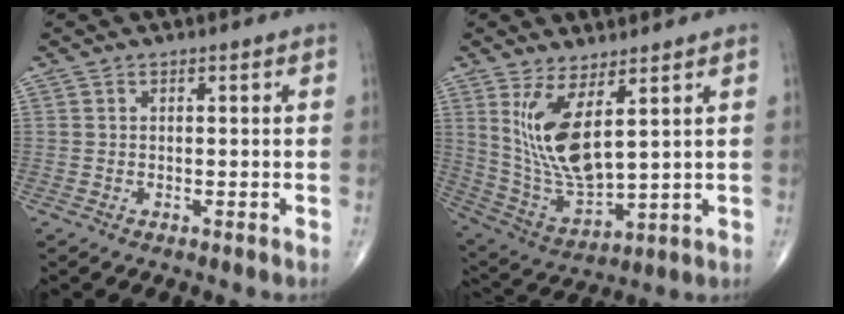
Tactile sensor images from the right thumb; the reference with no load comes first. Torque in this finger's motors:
{"motor_torque": [-0.93, 1.66, 1.32, 0.69, 0.08]}